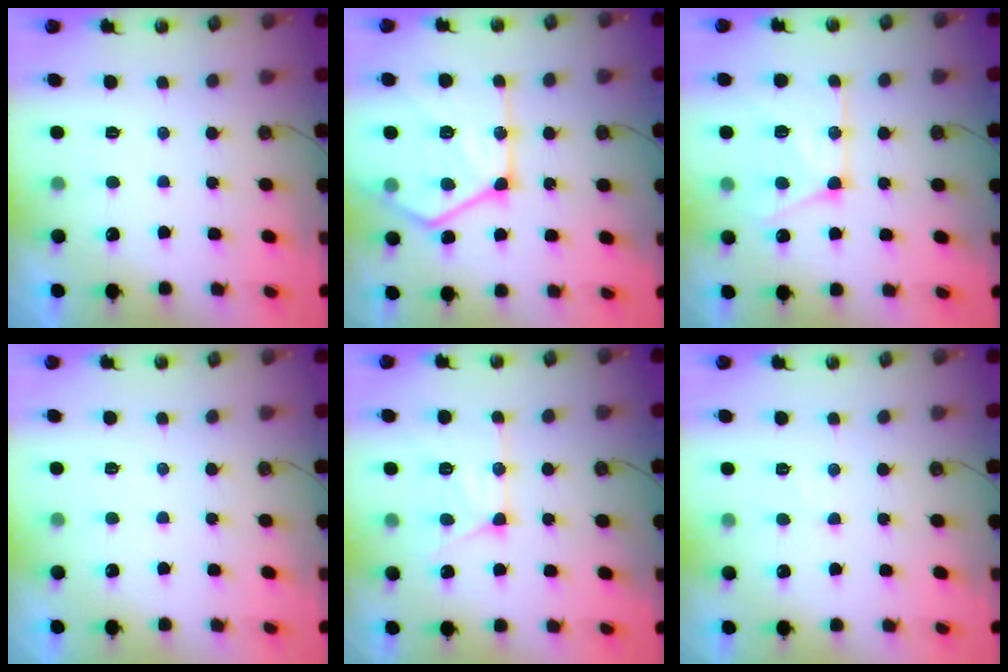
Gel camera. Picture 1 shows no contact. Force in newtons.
{"total": 23.4, "press": 23.2, "slide": 2.5}
{"total": 15.1, "press": 15.0, "slide": 1.4}
{"total": 2.8, "press": 2.8, "slide": 0.3}
{"total": 13.4, "press": 13.3, "slide": 1.2}
{"total": 4.9, "press": 4.8, "slide": 0.9}